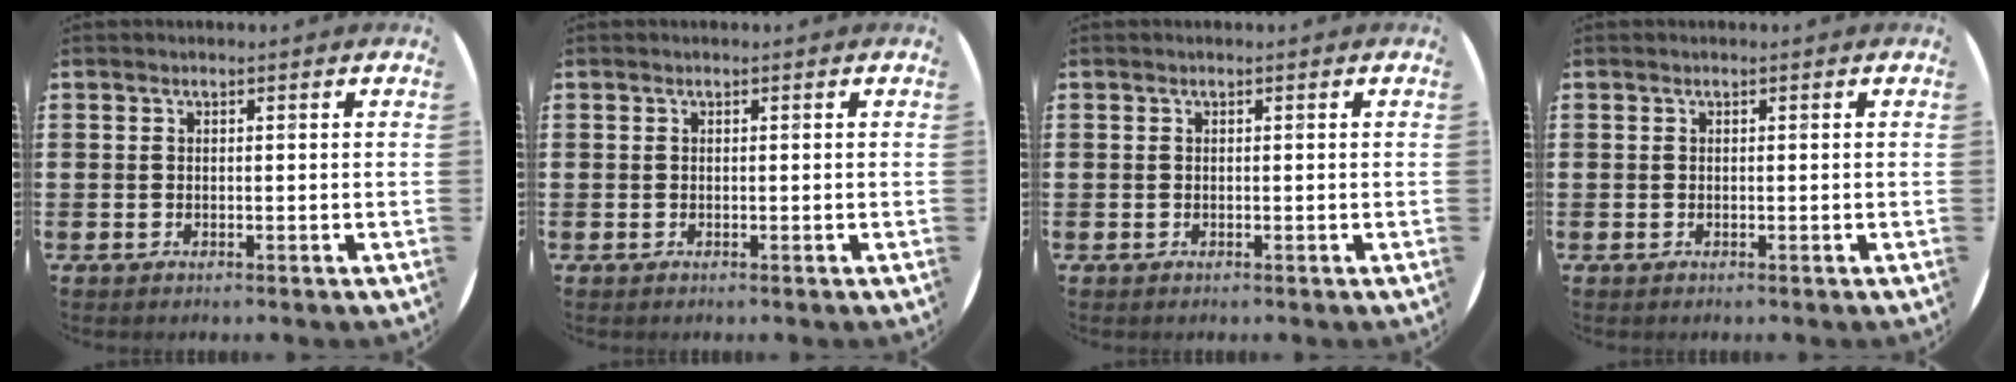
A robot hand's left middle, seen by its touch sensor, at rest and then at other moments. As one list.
[{"total": 0.0}, {"total": 0.0}, {"total": 0.0}]